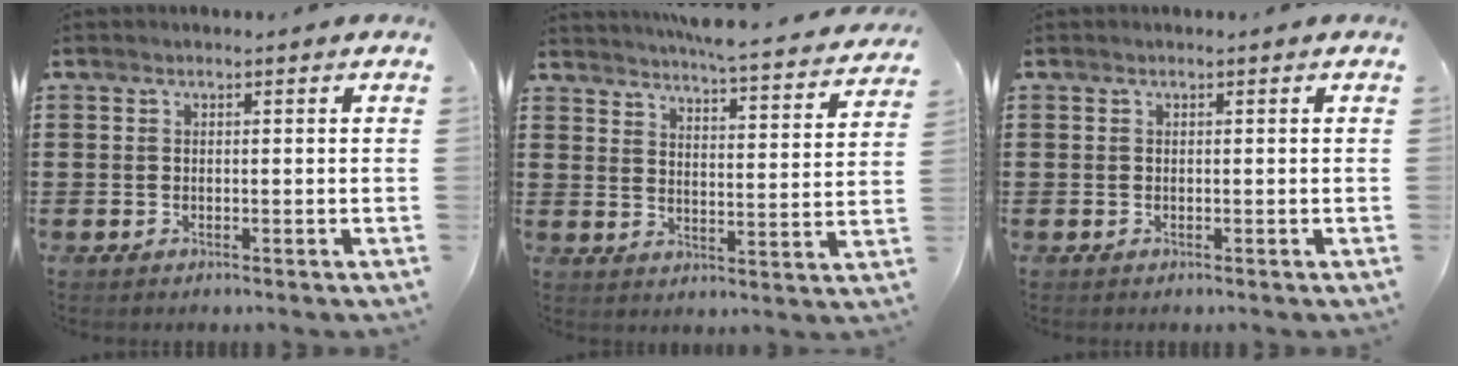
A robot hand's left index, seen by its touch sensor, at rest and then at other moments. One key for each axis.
{"total": 4.7, "fx": 4.5, "fy": -0.7, "fz": 1.0, "tx": -0.036, "ty": -0.043, "tz": 0.071}
{"total": 0.0}